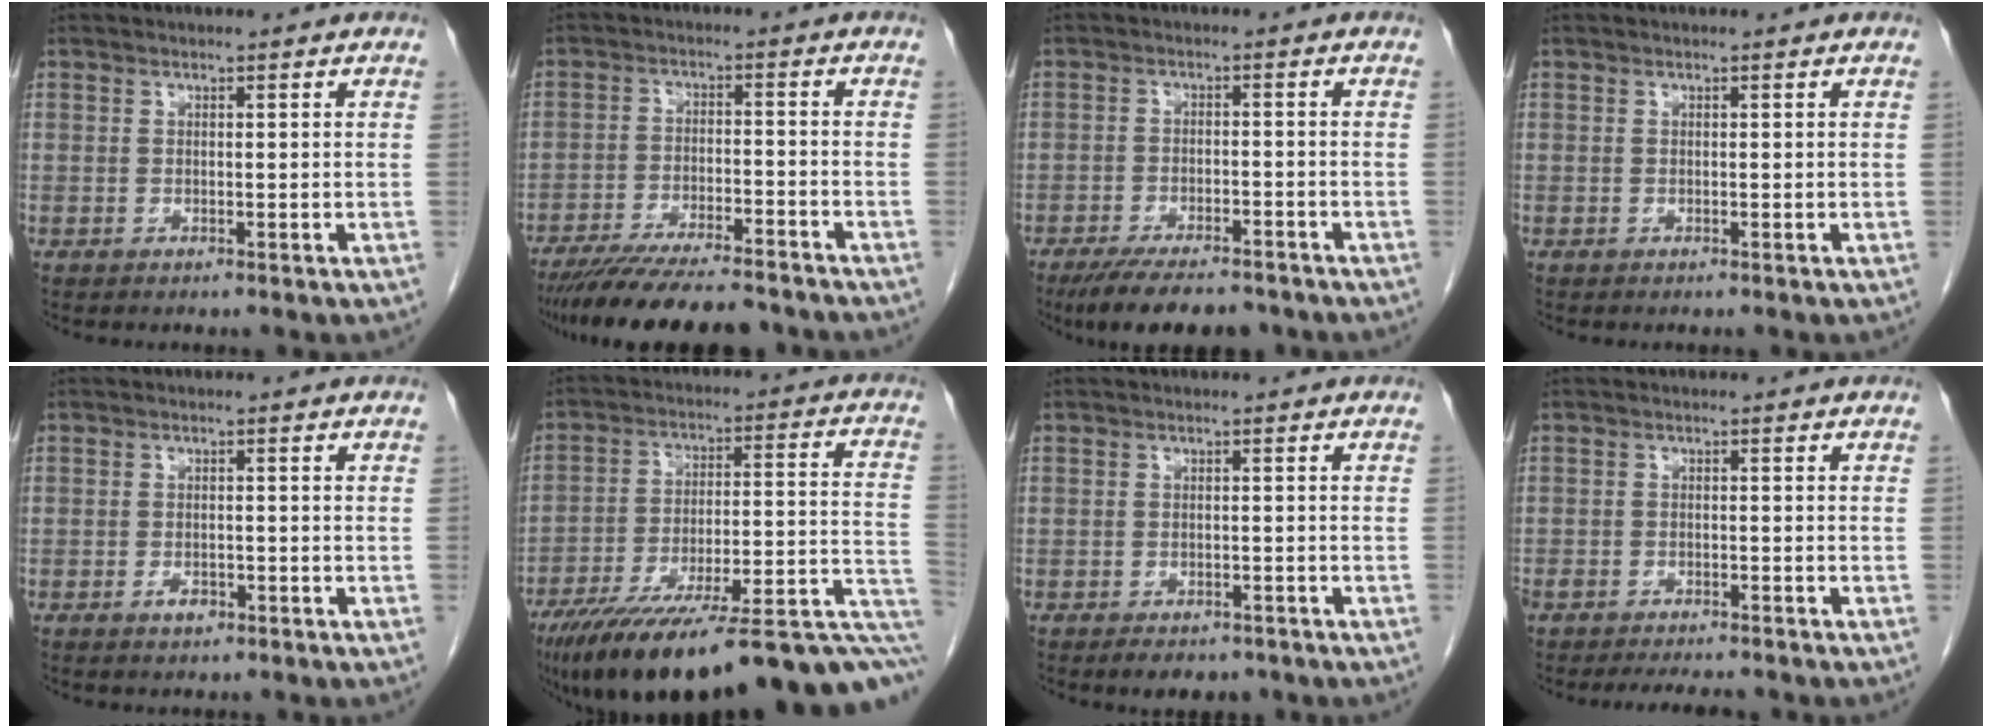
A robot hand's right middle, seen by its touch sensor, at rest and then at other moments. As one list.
[{"total": 16.1, "force": [-14.1, 2.2, 7.4], "torque": [-0.131, -0.020, -0.211]}, {"total": 10.7, "force": [-8.8, 2.9, 5.4], "torque": [-0.084, -0.012, -0.133]}, {"total": 0.0}, {"total": 1.7, "force": [-1.0, 0.8, 1.1], "torque": [-0.023, 0.000, -0.013]}, {"total": 29.8, "force": [-19.0, 5.5, 22.3], "torque": [-0.261, -0.003, -0.282]}, {"total": 4.4, "force": [-3.4, 2.2, 1.8], "torque": [-0.023, -0.003, -0.041]}, {"total": 6.8, "force": [-6.0, 1.8, 2.7], "torque": [-0.039, -0.003, -0.086]}]